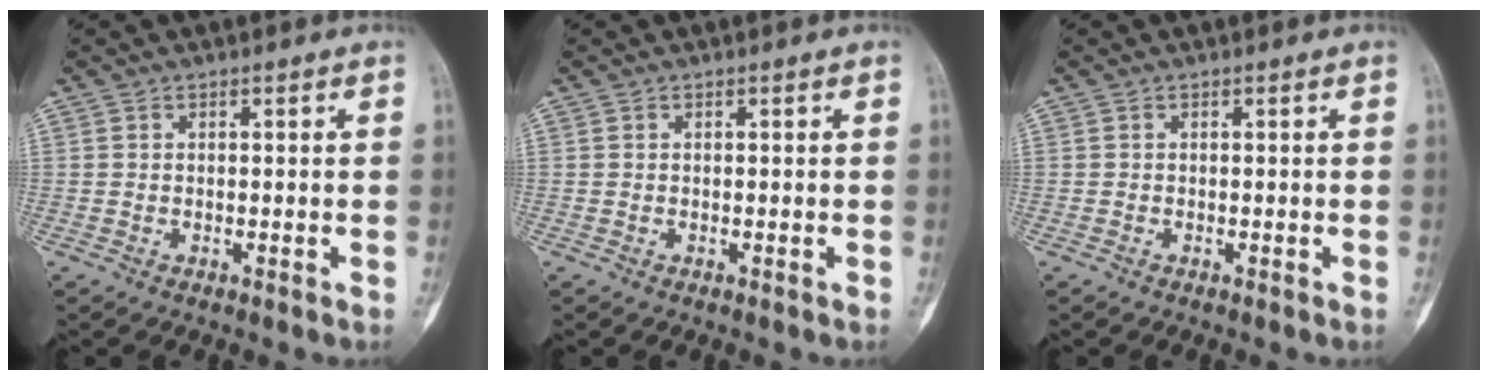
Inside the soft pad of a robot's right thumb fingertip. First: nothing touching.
{"total": 0.0}
{"total": 0.0}